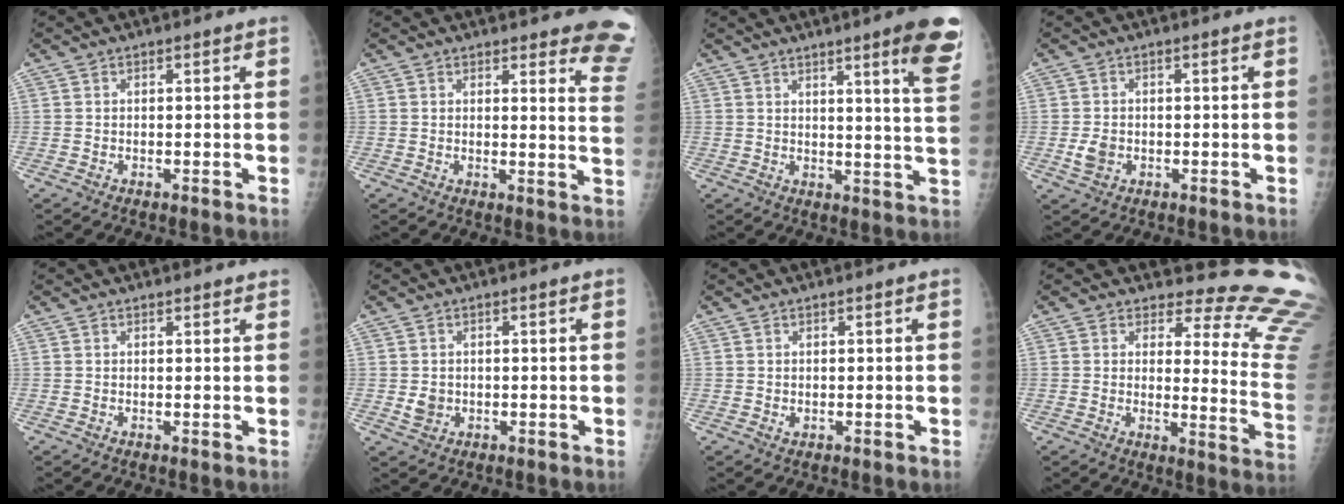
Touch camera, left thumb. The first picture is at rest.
{"total": 10.9, "force": [10.0, 2.2, 3.8], "torque": [-0.003, -0.084, 0.080]}
{"total": 11.4, "force": [6.6, 0.2, 9.3], "torque": [-0.112, -0.038, 0.077]}
{"total": 2.8, "force": [-0.5, 2.1, 1.8], "torque": [-0.033, 0.001, -0.005]}
{"total": 1.4, "force": [1.4, 0.3, 0.4], "torque": [-0.002, -0.003, 0.016]}
{"total": 2.3, "force": [-0.1, 2.0, 1.2], "torque": [-0.013, 0.000, 0.005]}
{"total": 0.7, "force": [0.2, 0.3, 0.5], "torque": [-0.007, -0.002, 0.005]}
{"total": 17.7, "force": [16.8, 3.8, 4.1], "torque": [-0.002, -0.190, 0.156]}